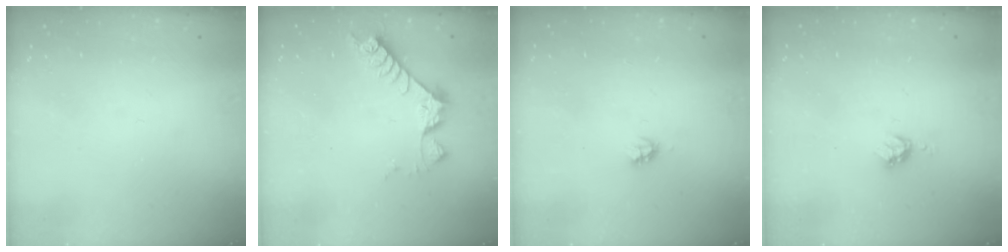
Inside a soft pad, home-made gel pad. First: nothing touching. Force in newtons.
{"total": 7.0, "press": 7.0, "slide": 0.5}
{"total": 2.7, "press": 2.7, "slide": 0.2}
{"total": 3.4, "press": 3.4, "slide": 0.4}